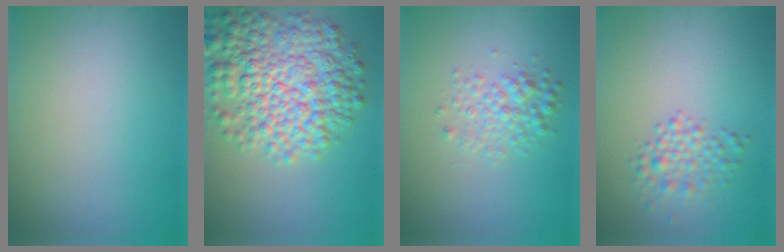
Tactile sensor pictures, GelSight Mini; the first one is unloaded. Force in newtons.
{"total": 9.1, "press": 9.1, "slide": 0.3}
{"total": 2.5, "press": 2.5, "slide": 0.0}
{"total": 2.5, "press": 2.5, "slide": 0.0}